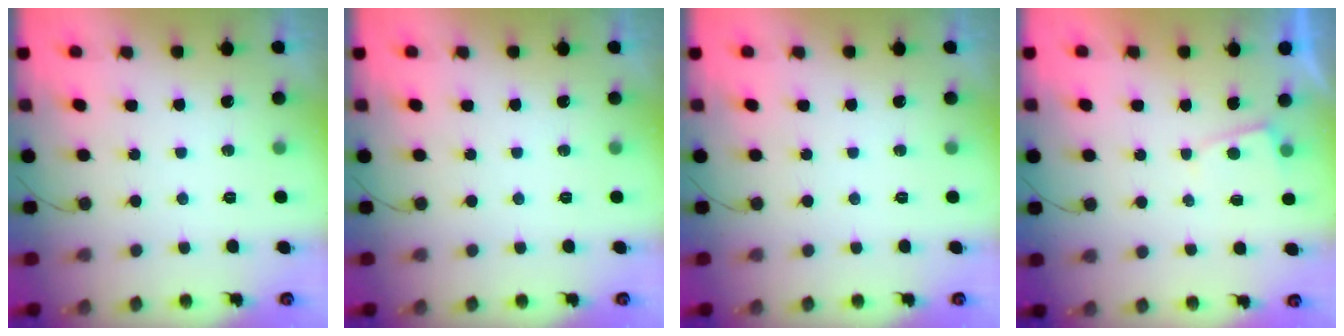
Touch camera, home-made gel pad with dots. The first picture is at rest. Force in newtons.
{"total": 0.0}
{"total": 0.0}
{"total": 1.2, "press": 1.2, "slide": 0.1}